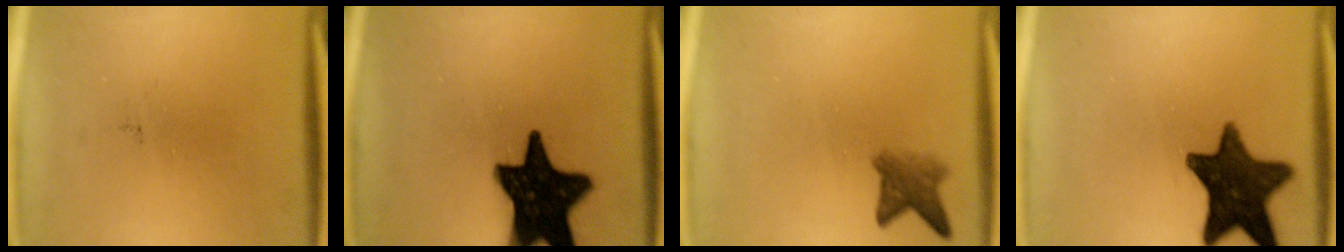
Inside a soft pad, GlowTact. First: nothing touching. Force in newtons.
{"total": 19.3}
{"total": 3.4}
{"total": 14.3}